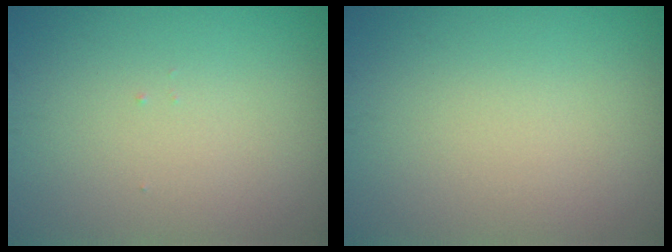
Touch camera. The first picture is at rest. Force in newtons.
{"total": 0.0}